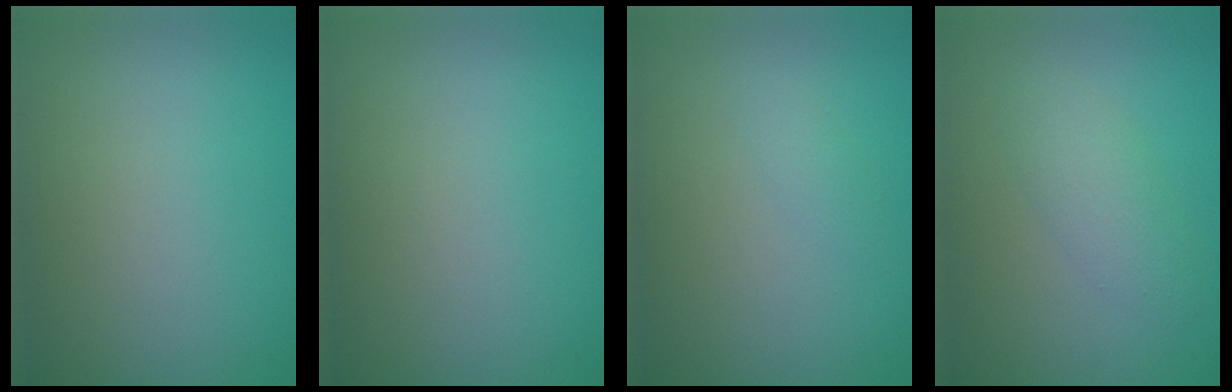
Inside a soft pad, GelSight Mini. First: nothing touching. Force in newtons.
{"total": 0.0}
{"total": 0.8, "press": 0.8, "slide": 0.0}
{"total": 2.4, "press": 2.4, "slide": 0.1}